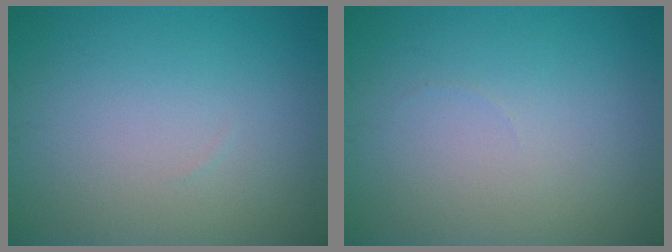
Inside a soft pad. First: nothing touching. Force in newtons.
{"total": 0.0}